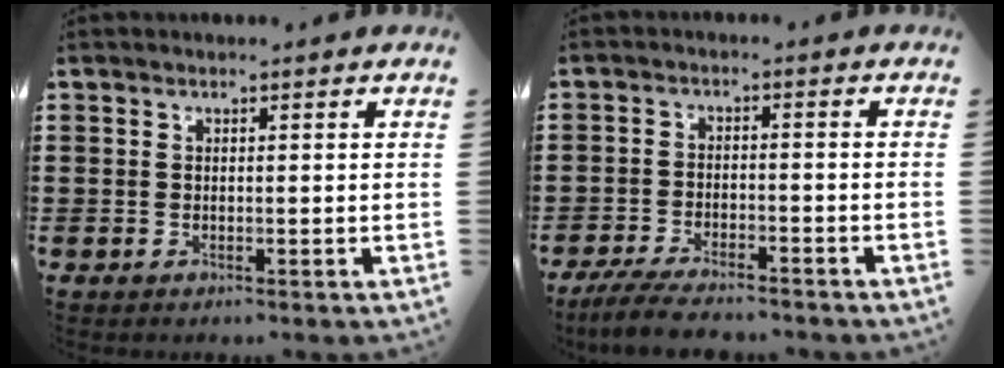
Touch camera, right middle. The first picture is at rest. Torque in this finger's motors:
{"motor_torque": [0.48, -0.21, 0.23, 0.04]}